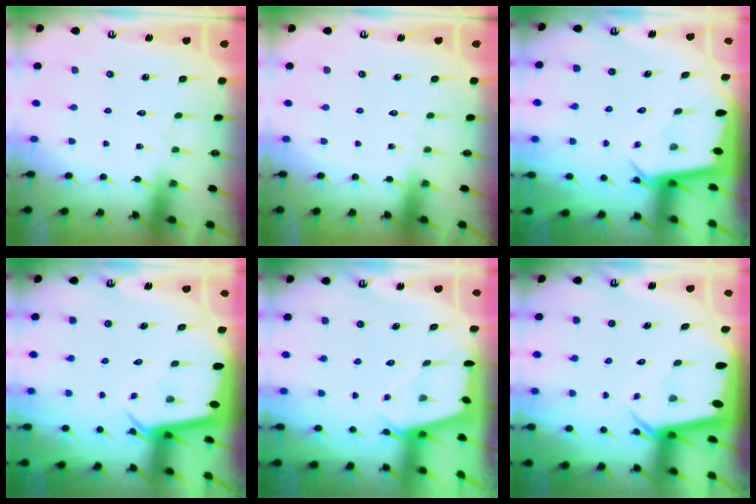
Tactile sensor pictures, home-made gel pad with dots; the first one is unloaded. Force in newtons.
{"total": 0.0}
{"total": 3.5, "press": 3.5, "slide": 0.3}
{"total": 2.8, "press": 2.8, "slide": 0.3}
{"total": 2.6, "press": 2.5, "slide": 0.3}
{"total": 4.0, "press": 4.0, "slide": 0.3}